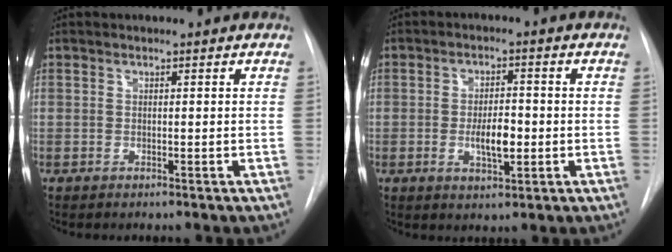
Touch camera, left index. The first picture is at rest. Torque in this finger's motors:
{"motor_torque": [0.85, 0.10, 0.28, 0.06]}